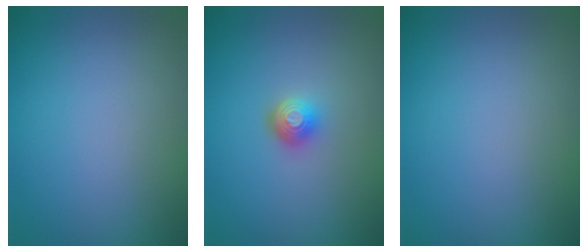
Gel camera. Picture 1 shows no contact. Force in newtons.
{"total": 1.9, "press": 1.4, "slide": 1.2}
{"total": 0.0}